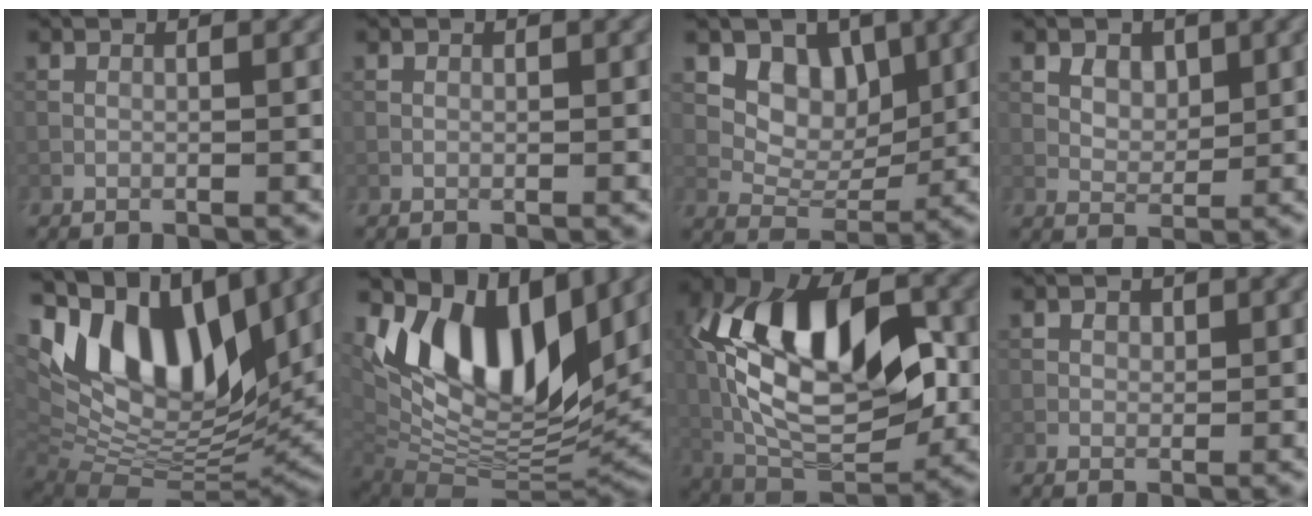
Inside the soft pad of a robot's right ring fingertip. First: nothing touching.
{"total": 0.0}
{"total": 5.5, "force": [2.2, 4.1, 2.9], "torque": [-0.045, -0.025, 0.051]}
{"total": 2.1, "force": [0.8, 1.6, 1.1], "torque": [-0.021, -0.013, 0.026]}
{"total": 14.9, "force": [5.3, 7.6, 11.7], "torque": [-0.215, 0.023, 0.088]}
{"total": 13.2, "force": [5.4, 6.8, 10.0], "torque": [-0.186, -0.003, 0.104]}
{"total": 14.6, "force": [0.7, 7.7, 12.3], "torque": [-0.229, 0.015, 0.004]}
{"total": 0.7, "force": [0.2, 0.7, 0.2], "torque": [-0.003, 0.000, 0.009]}